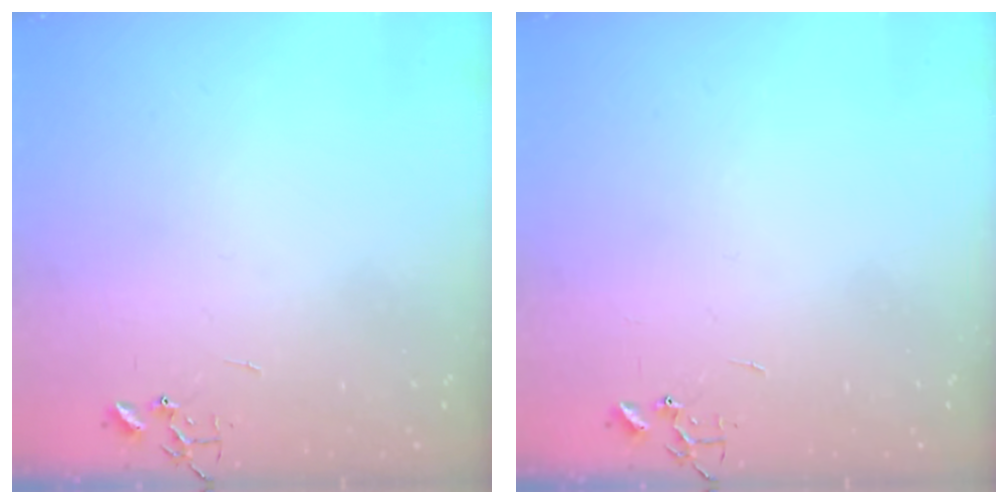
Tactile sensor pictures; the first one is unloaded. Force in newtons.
{"total": 0.0}